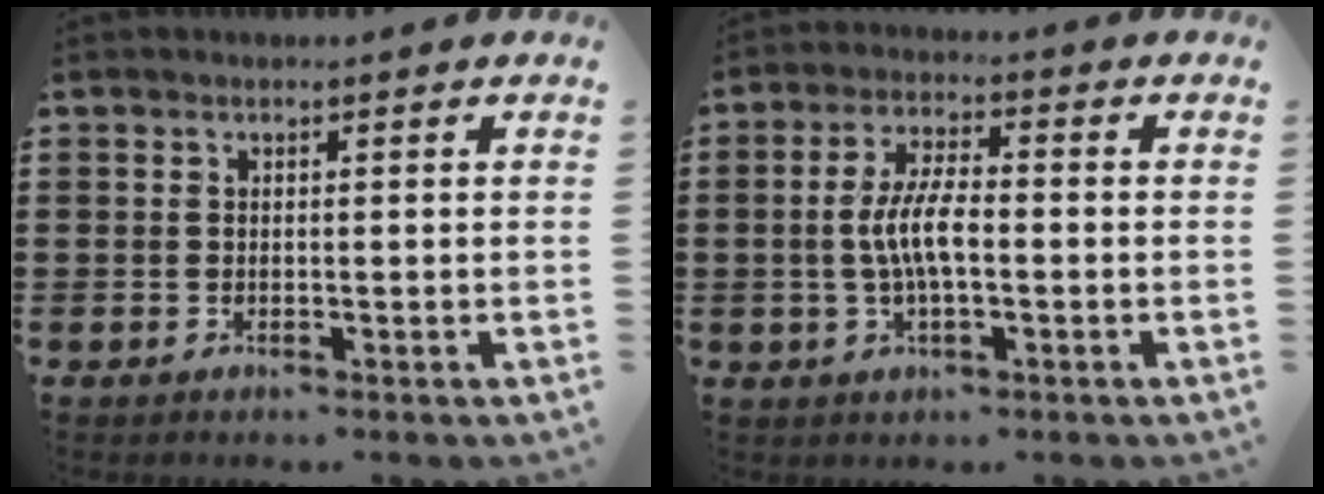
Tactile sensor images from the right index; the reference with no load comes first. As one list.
[{"total": 6.7, "force": [-0.8, 2.2, 6.3], "torque": [-0.138, -0.003, -0.022]}]